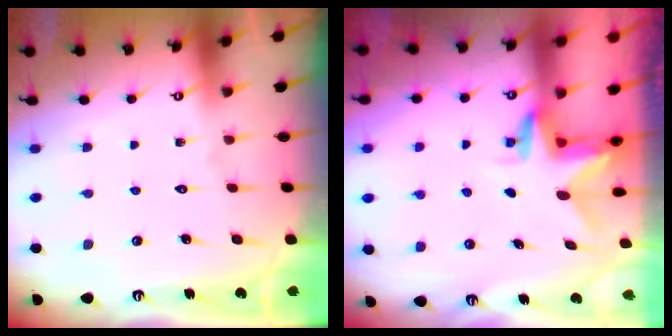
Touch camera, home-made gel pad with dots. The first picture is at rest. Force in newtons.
{"total": 2.9, "press": 2.9, "slide": 0.3}